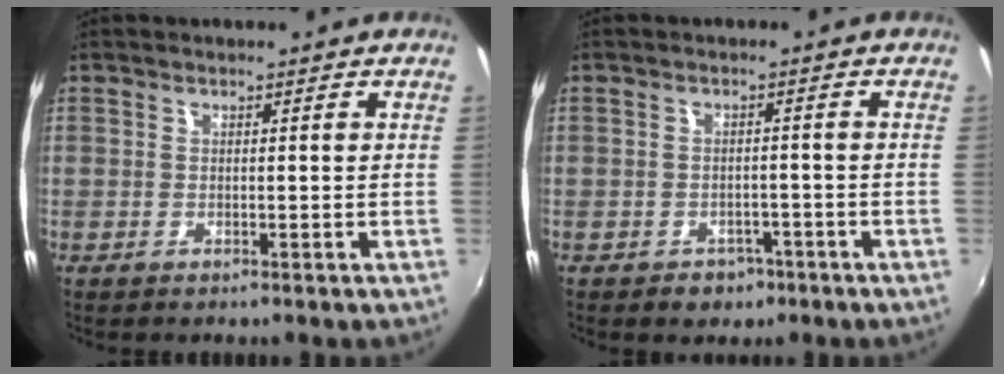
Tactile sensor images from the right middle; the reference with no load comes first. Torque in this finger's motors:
{"motor_torque": [0.09, -0.08, 0.01, 0.02]}